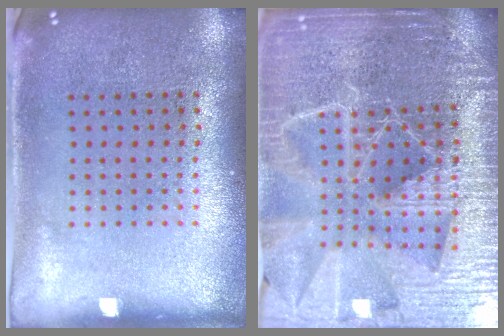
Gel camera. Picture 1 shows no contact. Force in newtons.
{"total": 5.8, "press": 5.1, "slide": 2.7}